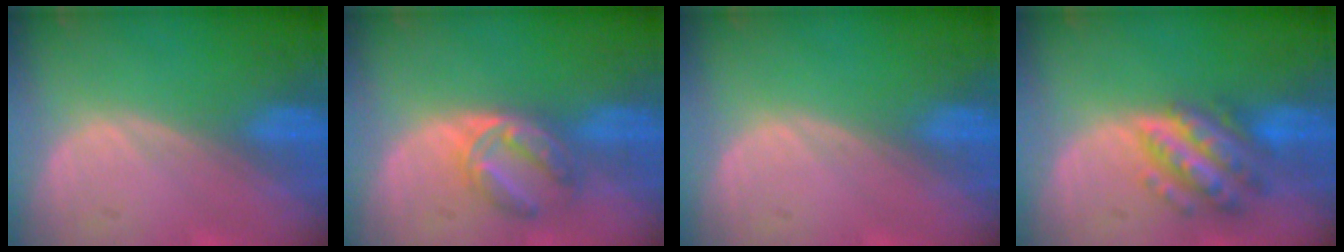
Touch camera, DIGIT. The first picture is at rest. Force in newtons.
{"total": 5.8, "press": 5.5, "slide": 1.8}
{"total": 0.0}
{"total": 7.6, "press": 7.6, "slide": 0.6}